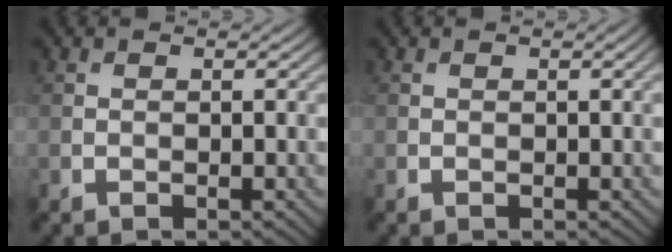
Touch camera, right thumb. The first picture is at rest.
{"total": 0.6, "force": [0.1, 0.1, 0.6], "torque": [-0.009, 0.003, 0.001]}